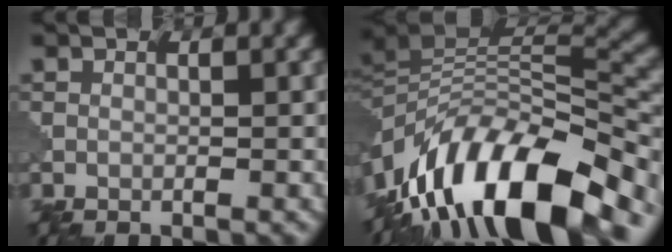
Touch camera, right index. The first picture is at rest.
{"total": 13.5, "force": [-7.7, 5.8, 9.5], "torque": [-0.166, 0.024, -0.133]}